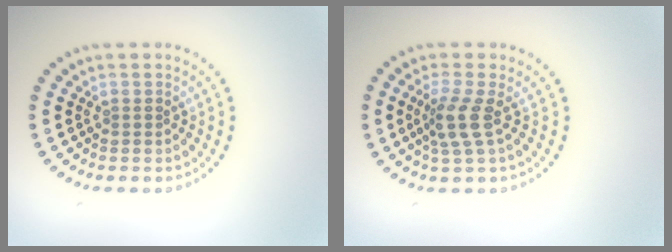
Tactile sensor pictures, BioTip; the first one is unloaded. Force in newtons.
{"total": 2.6, "press": 1.9, "slide": 1.7}